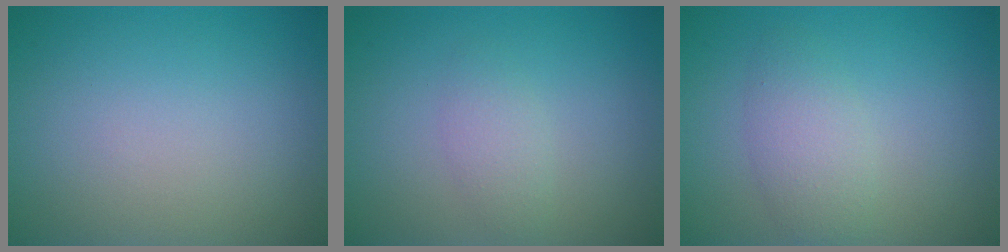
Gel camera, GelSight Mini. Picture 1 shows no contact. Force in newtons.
{"total": 1.6, "press": 1.6, "slide": 0.1}
{"total": 2.7, "press": 2.7, "slide": 0.1}